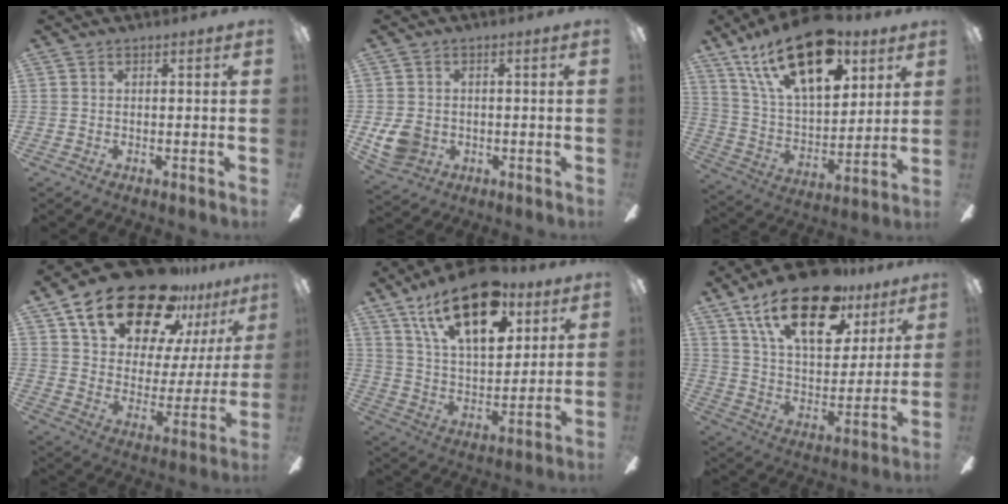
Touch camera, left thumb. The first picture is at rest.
{"total": 6.6, "force": [-0.8, 5.7, 3.3], "torque": [-0.073, 0.011, -0.011]}
{"total": 24.1, "force": [13.6, 11.8, 16.0], "torque": [-0.290, -0.064, 0.232]}
{"total": 24.0, "force": [17.4, 11.2, 12.3], "torque": [-0.205, -0.106, 0.305]}
{"total": 21.6, "force": [12.4, 10.7, 14.2], "torque": [-0.226, -0.053, 0.213]}
{"total": 24.1, "force": [14.5, 11.0, 15.8], "torque": [-0.263, -0.070, 0.249]}